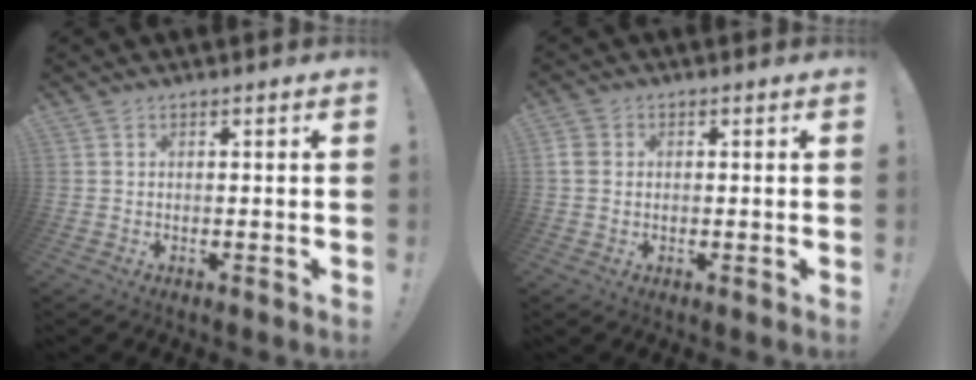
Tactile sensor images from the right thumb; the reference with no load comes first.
{"total": 3.3, "force": [0.0, 2.9, 1.5], "torque": [-0.032, 0.006, 0.002]}